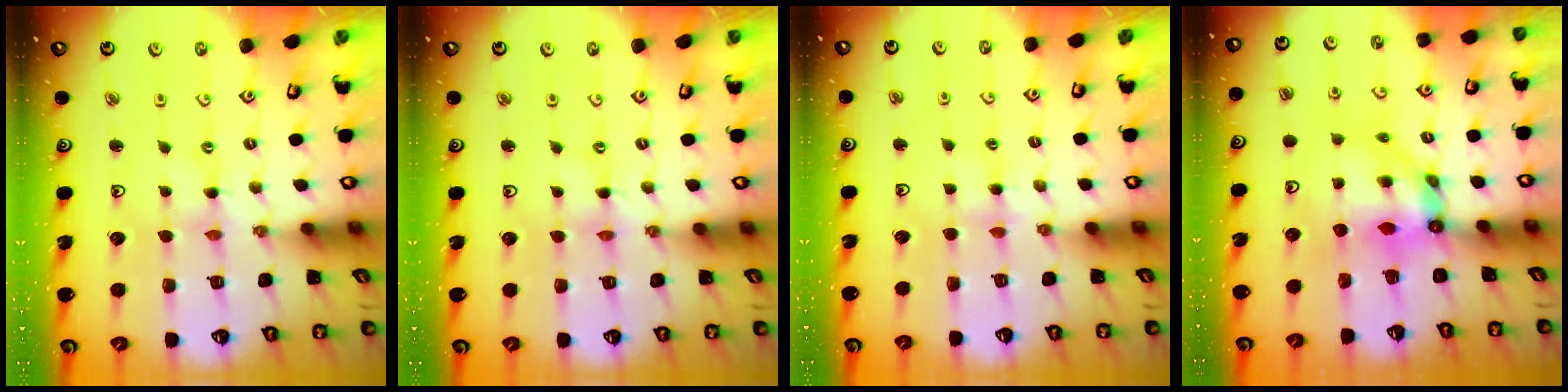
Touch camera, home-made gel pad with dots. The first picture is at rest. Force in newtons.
{"total": 1.1, "press": 1.1, "slide": 0.2}
{"total": 4.3, "press": 4.3, "slide": 0.5}
{"total": 6.9, "press": 6.9, "slide": 0.6}